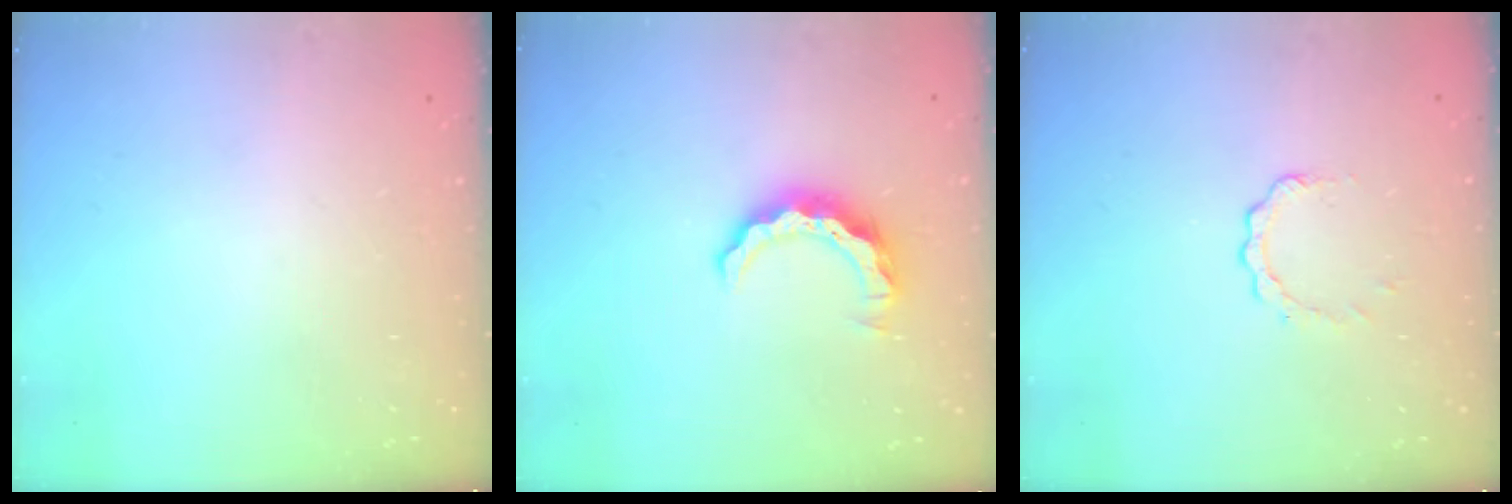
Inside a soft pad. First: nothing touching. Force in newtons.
{"total": 8.4, "press": 8.3, "slide": 1.0}
{"total": 2.8, "press": 2.8, "slide": 0.3}